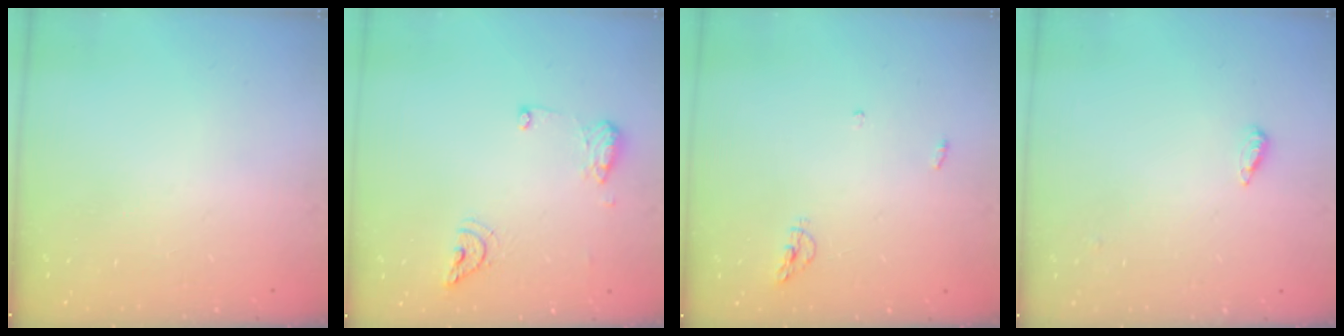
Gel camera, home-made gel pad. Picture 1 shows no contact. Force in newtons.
{"total": 9.6, "press": 9.5, "slide": 1.4}
{"total": 4.6, "press": 4.5, "slide": 1.0}
{"total": 2.2, "press": 2.2, "slide": 0.5}